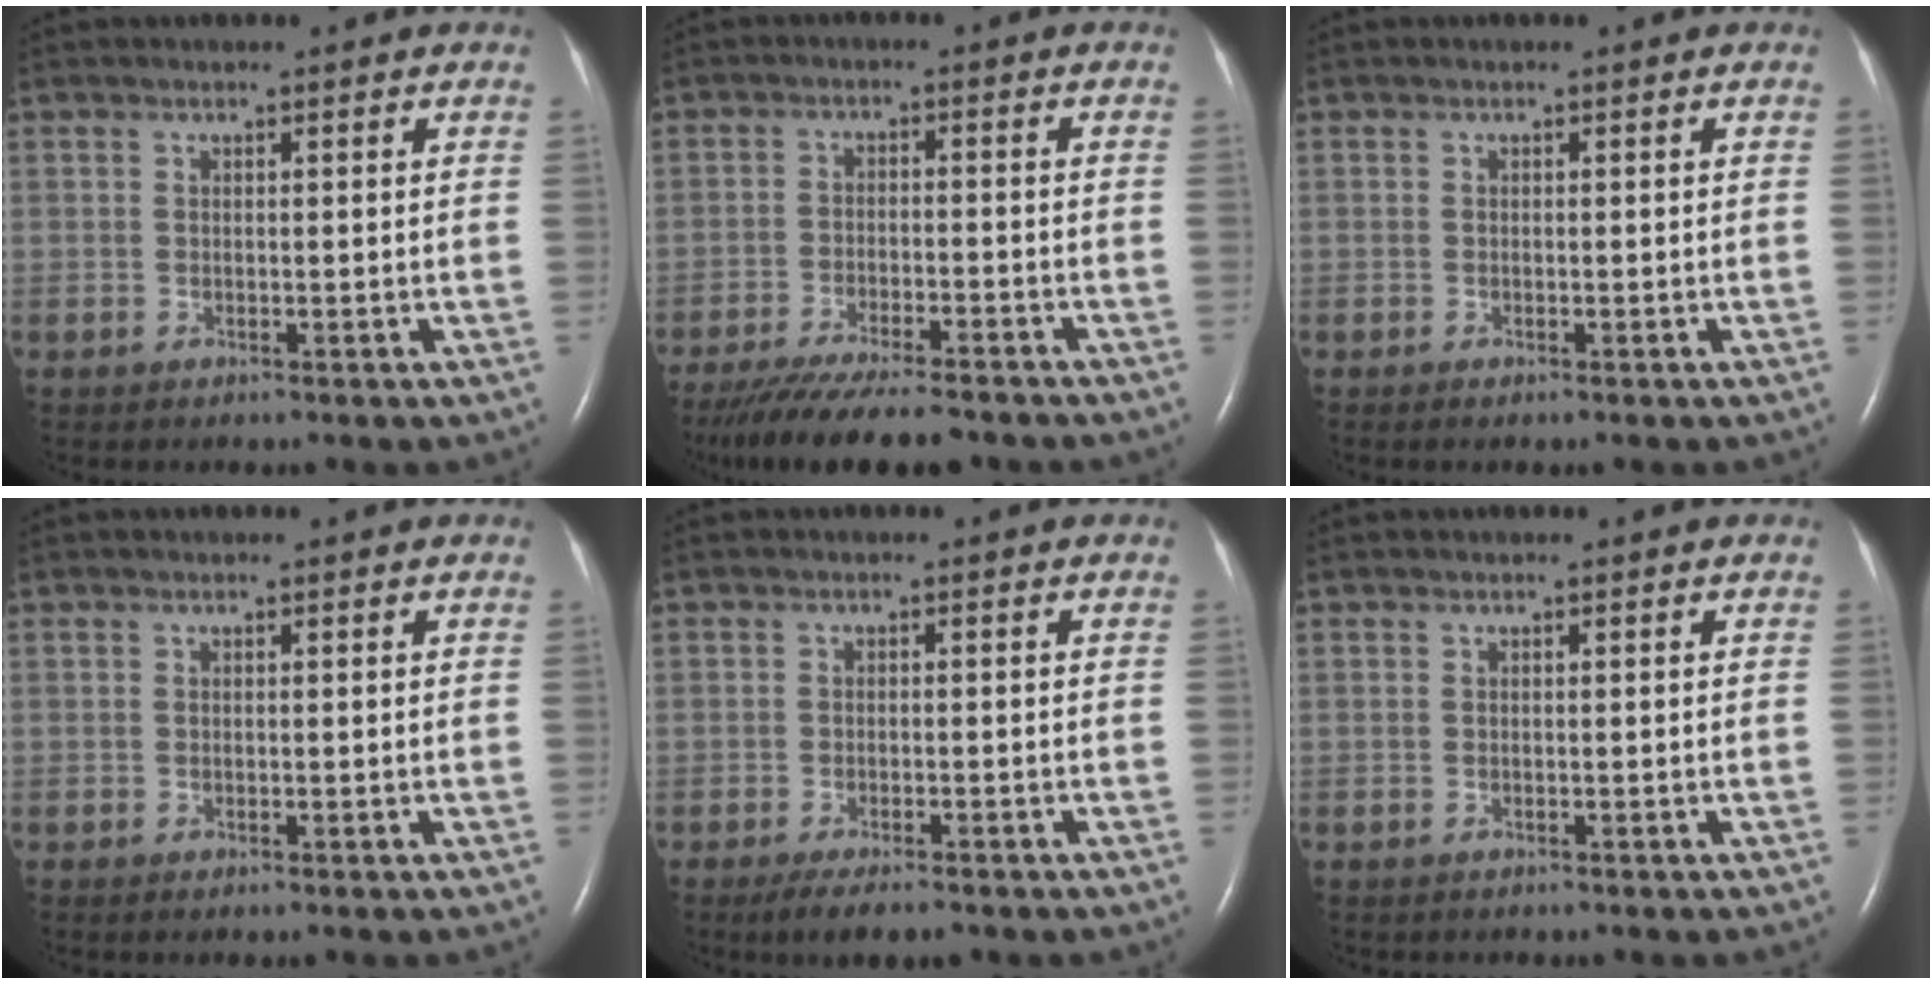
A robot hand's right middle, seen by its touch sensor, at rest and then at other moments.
{"total": 13.8, "force": [-11.9, 2.1, 6.7], "torque": [-0.120, -0.030, -0.180]}
{"total": 0.0}
{"total": 0.0}
{"total": 4.5, "force": [-3.4, 1.1, 2.8], "torque": [-0.046, -0.008, -0.052]}
{"total": 0.0}